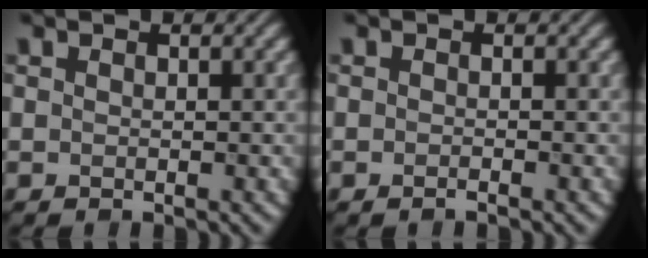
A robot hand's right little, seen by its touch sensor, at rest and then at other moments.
{"total": 0.7, "force": [-0.5, 0.1, 0.5], "torque": [-0.007, 0.000, -0.012]}